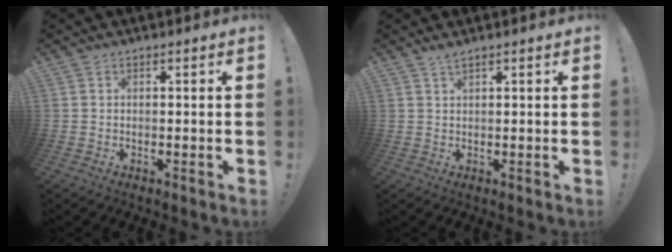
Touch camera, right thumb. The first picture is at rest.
{"total": 1.6, "force": [1.3, -0.1, 0.8], "torque": [-0.012, -0.006, 0.023]}